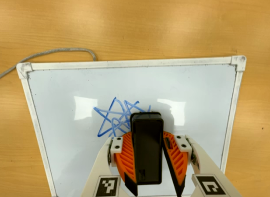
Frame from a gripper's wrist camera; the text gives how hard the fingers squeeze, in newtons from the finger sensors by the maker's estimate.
{"total": 13.8, "left": 15.1, "right": 12.5}